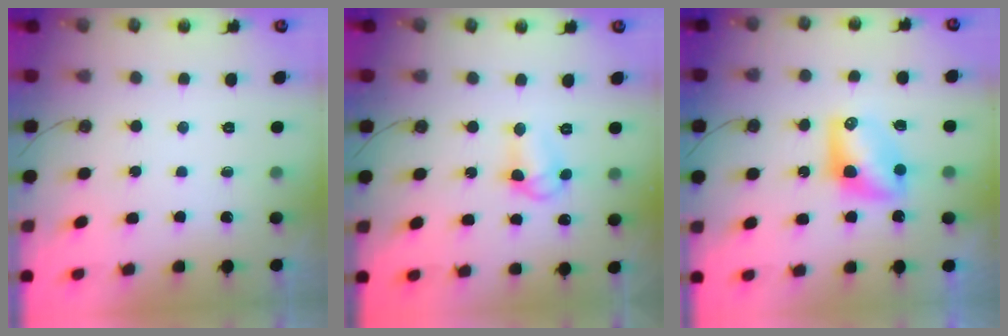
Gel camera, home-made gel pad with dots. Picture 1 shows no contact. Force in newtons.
{"total": 8.2, "press": 8.2, "slide": 0.4}
{"total": 7.9, "press": 7.9, "slide": 0.4}